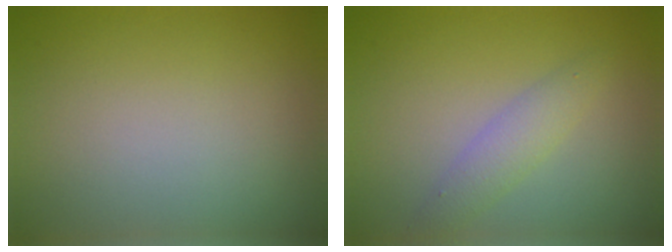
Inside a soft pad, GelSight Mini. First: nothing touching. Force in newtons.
{"total": 2.3, "press": 2.3, "slide": 0.1}